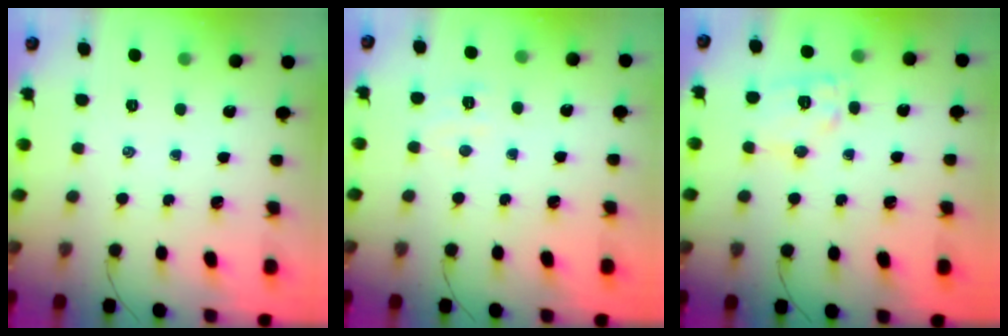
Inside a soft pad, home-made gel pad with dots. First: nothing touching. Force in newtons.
{"total": 4.0, "press": 3.9, "slide": 1.1}
{"total": 10.6, "press": 10.6, "slide": 0.9}